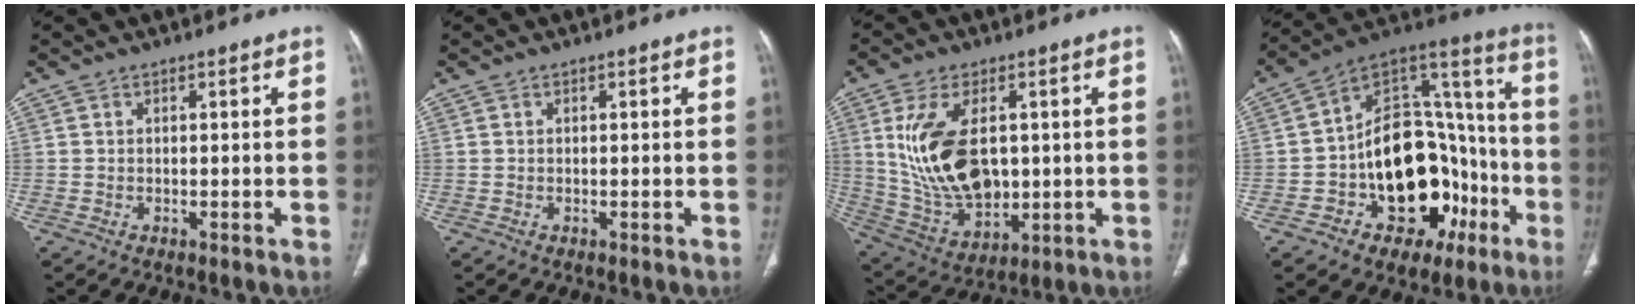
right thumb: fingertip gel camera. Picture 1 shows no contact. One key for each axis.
{"total": 0.0}
{"total": 16.7, "fx": 2.3, "fy": 9.9, "fz": 13.3, "tx": -0.242, "ty": -0.013, "tz": 0.063}
{"total": 26.3, "fx": -7.9, "fy": 17.1, "fz": 18.4, "tx": -0.223, "ty": 0.077, "tz": -0.103}